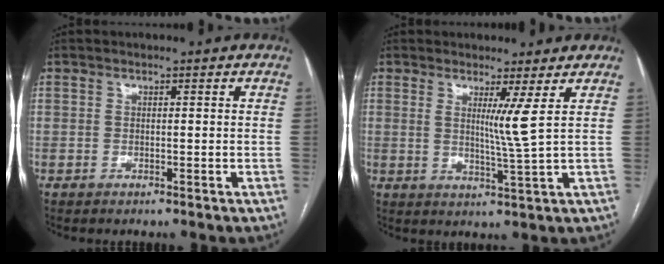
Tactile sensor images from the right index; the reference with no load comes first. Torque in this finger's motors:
{"motor_torque": [0.13, 0.28, 0.05, 0.02]}